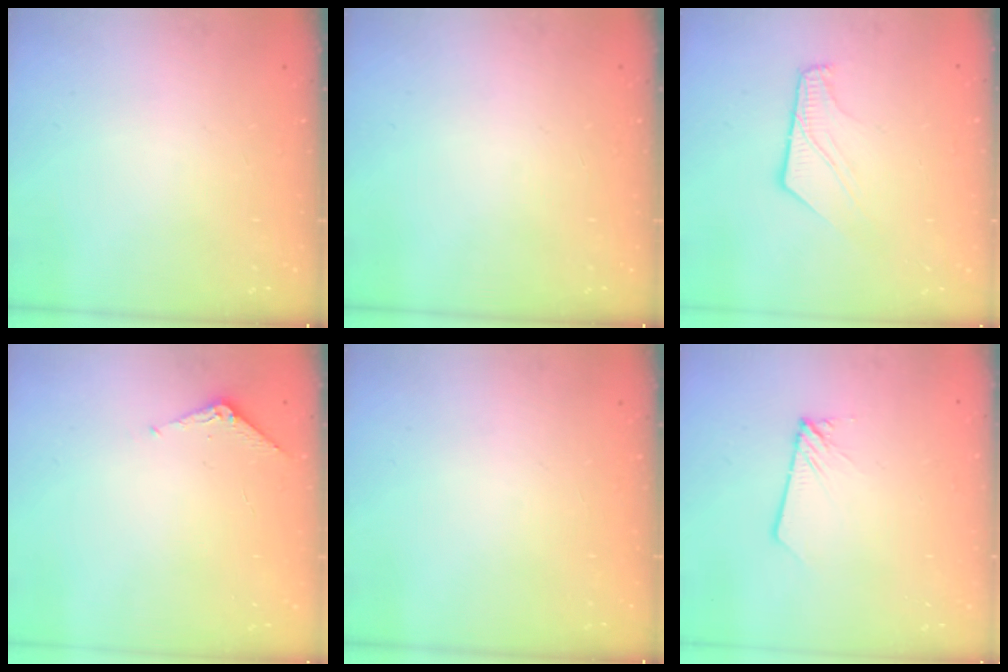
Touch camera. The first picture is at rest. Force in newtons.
{"total": 0.0}
{"total": 7.9, "press": 7.9, "slide": 0.3}
{"total": 6.2, "press": 6.1, "slide": 0.6}
{"total": 0.0}
{"total": 1.7, "press": 1.7, "slide": 0.2}